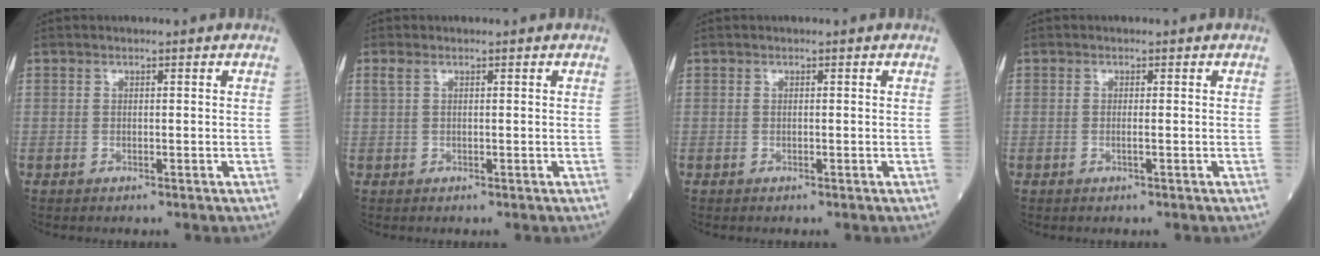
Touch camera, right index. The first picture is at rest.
{"total": 1.0, "force": [0.5, 0.3, 0.8], "torque": [-0.026, 0.014, 0.013]}
{"total": 0.0}
{"total": 0.7, "force": [-0.1, -0.2, 0.6], "torque": [-0.016, -0.002, -0.003]}